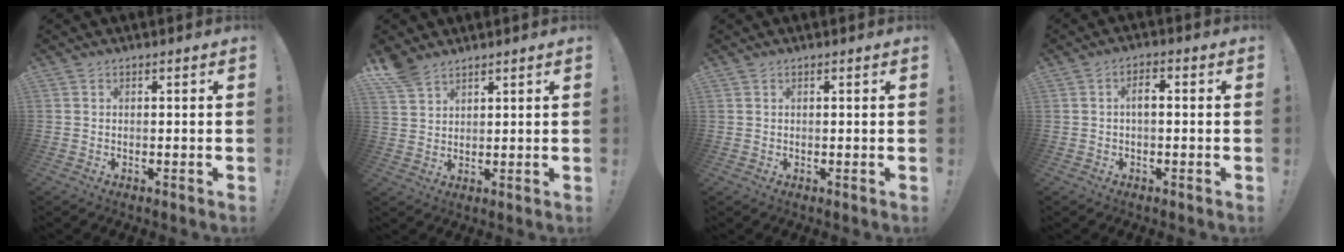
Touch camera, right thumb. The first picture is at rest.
{"total": 5.9, "force": [5.0, 2.3, 2.3], "torque": [-0.044, -0.025, 0.096]}
{"total": 0.6, "force": [0.3, 0.5, -0.1], "torque": [0.010, -0.001, 0.005]}
{"total": 3.2, "force": [-0.5, 1.1, 3.0], "torque": [-0.060, 0.013, -0.010]}